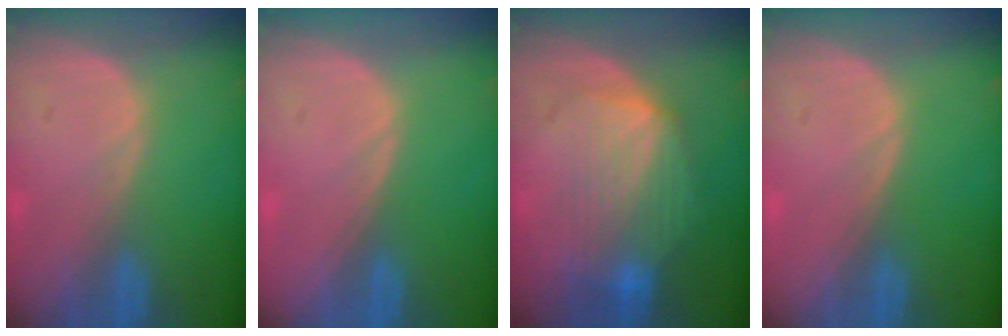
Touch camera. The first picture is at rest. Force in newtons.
{"total": 0.0}
{"total": 7.9, "press": 7.5, "slide": 2.3}
{"total": 0.0}